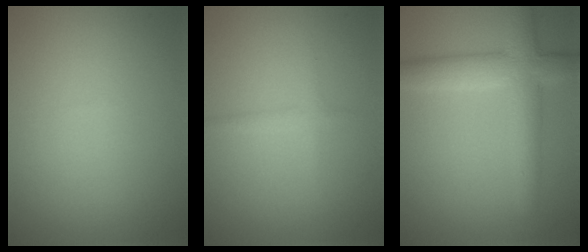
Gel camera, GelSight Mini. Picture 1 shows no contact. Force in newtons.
{"total": 1.0, "press": 1.0, "slide": 0.1}
{"total": 5.3, "press": 5.3, "slide": 0.1}